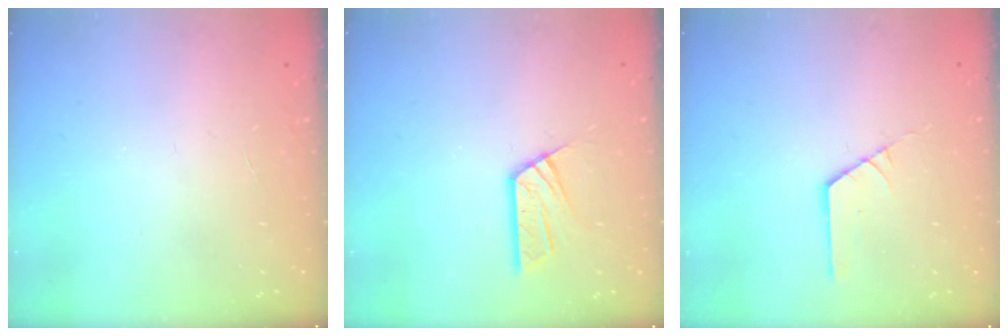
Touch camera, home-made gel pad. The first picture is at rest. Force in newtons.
{"total": 8.2, "press": 8.2, "slide": 0.6}
{"total": 1.8, "press": 1.8, "slide": 0.0}